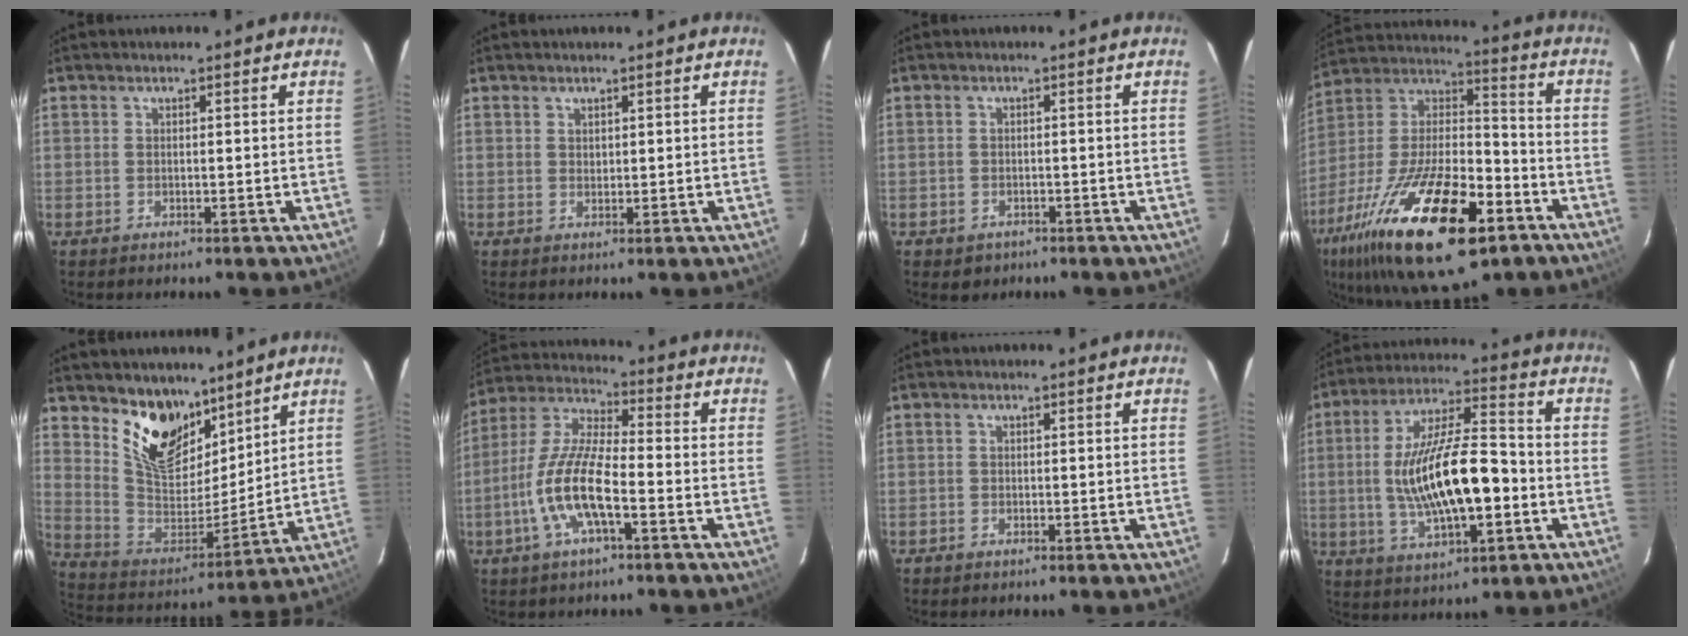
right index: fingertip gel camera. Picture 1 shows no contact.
{"total": 0.9, "force": [0.6, 0.6, 0.1], "torque": [0.000, 0.003, 0.010]}
{"total": 2.9, "force": [-1.6, 2.3, 0.7], "torque": [-0.022, 0.002, -0.017]}
{"total": 30.5, "force": [-15.8, 11.8, 23.3], "torque": [-0.441, -0.032, -0.266]}
{"total": 15.5, "force": [10.6, 8.1, 7.8], "torque": [-0.159, -0.015, 0.202]}
{"total": 12.7, "force": [-4.8, 3.3, 11.4], "torque": [-0.241, -0.003, -0.093]}
{"total": 0.7, "force": [-0.6, 0.4, 0.1], "torque": [-0.004, 0.002, -0.010]}
{"total": 17.8, "force": [-2.8, 6.0, 16.5], "torque": [-0.308, 0.009, -0.041]}